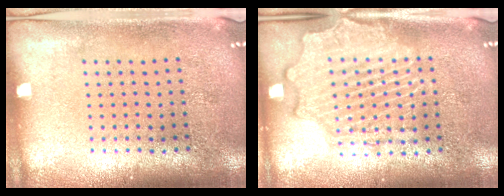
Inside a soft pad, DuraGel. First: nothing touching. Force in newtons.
{"total": 2.3, "press": 2.3, "slide": 0.4}